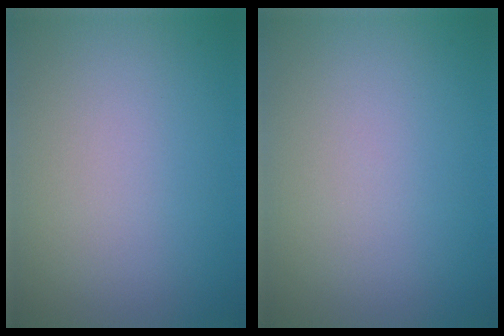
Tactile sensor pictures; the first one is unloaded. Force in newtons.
{"total": 0.0}